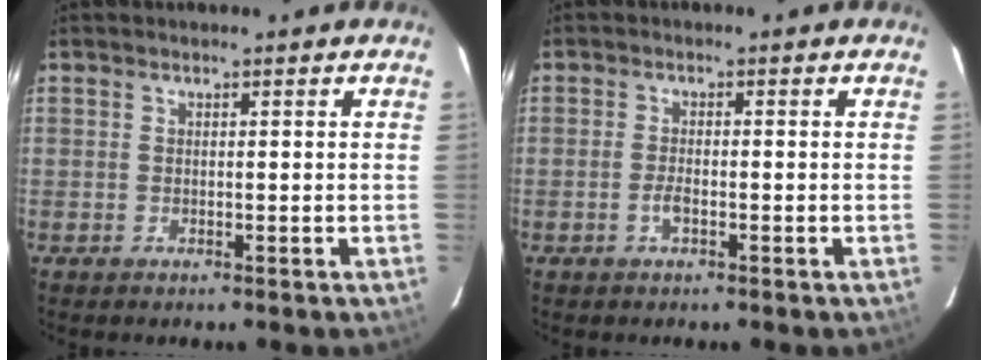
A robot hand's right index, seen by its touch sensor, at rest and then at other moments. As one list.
[{"total": 2.0, "force": [-0.9, 0.6, 1.7], "torque": [-0.040, 0.000, -0.019]}]